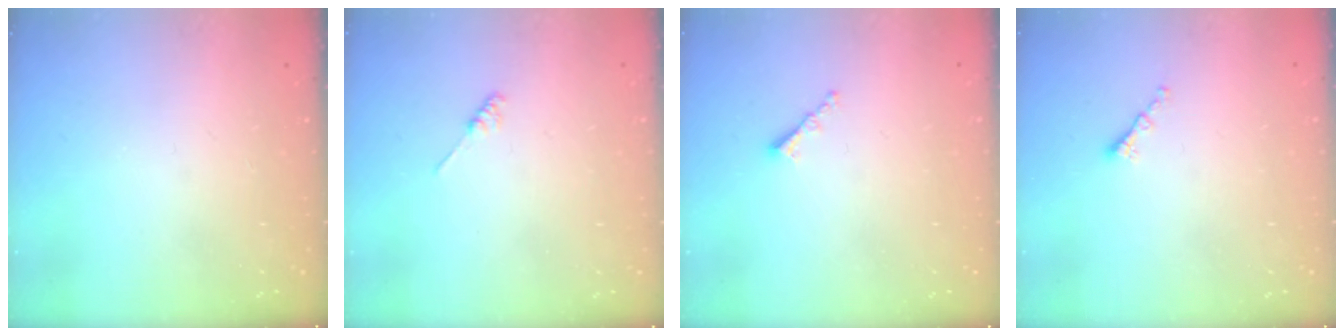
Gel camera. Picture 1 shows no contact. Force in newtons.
{"total": 1.2, "press": 1.1, "slide": 0.3}
{"total": 1.2, "press": 1.1, "slide": 0.5}
{"total": 1.3, "press": 1.2, "slide": 0.6}